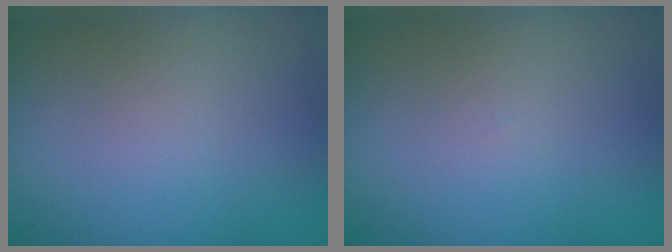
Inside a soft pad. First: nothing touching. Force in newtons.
{"total": 0.0}